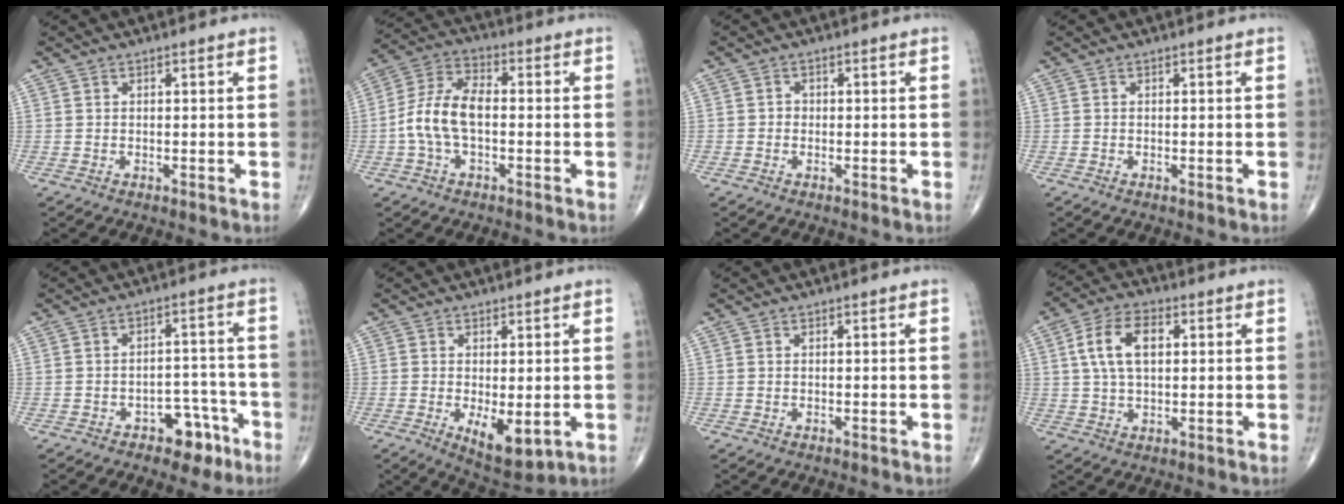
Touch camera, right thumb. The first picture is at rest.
{"total": 10.0, "force": [-1.4, 5.4, 8.3], "torque": [-0.174, 0.034, -0.033]}
{"total": 1.1, "force": [-0.3, 1.0, 0.4], "torque": [0.003, 0.005, -0.008]}
{"total": 0.0}
{"total": 7.4, "force": [-4.3, 4.4, 4.0], "torque": [-0.023, 0.044, -0.058]}
{"total": 7.7, "force": [-1.6, 3.4, 6.7], "torque": [-0.095, -0.021, -0.015]}
{"total": 0.0}
{"total": 9.5, "force": [2.1, 5.3, 7.6], "torque": [-0.135, 0.011, 0.035]}